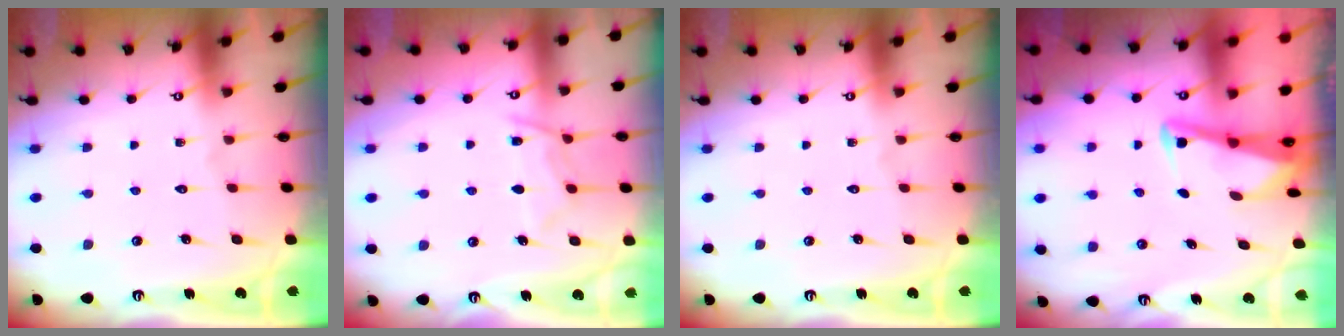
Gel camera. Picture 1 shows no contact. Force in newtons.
{"total": 8.1, "press": 8.1, "slide": 0.8}
{"total": 0.0}
{"total": 3.0, "press": 2.9, "slide": 0.4}